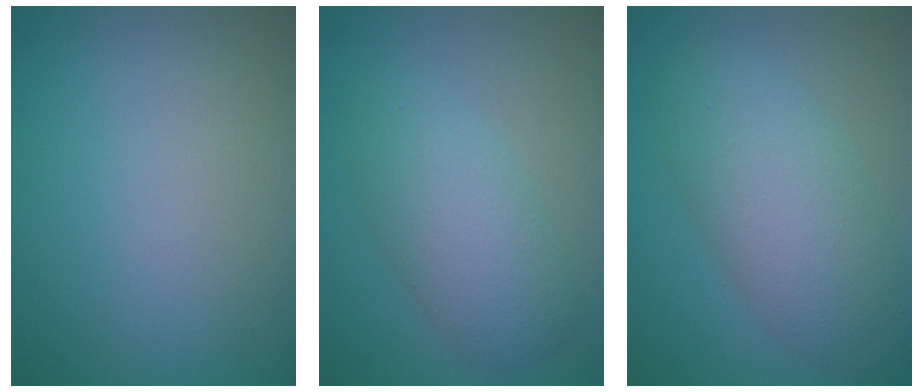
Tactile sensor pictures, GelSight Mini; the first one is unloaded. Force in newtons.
{"total": 5.0, "press": 5.0, "slide": 0.4}
{"total": 7.0, "press": 7.0, "slide": 0.3}